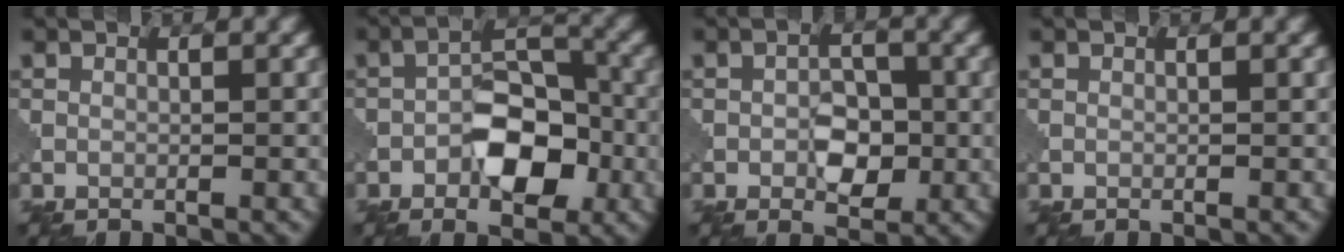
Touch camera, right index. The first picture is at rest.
{"total": 5.7, "force": [-1.7, 3.2, 4.4], "torque": [-0.059, 0.010, -0.023]}
{"total": 2.9, "force": [-0.3, 2.0, 2.1], "torque": [-0.030, 0.004, 0.002]}
{"total": 0.0}